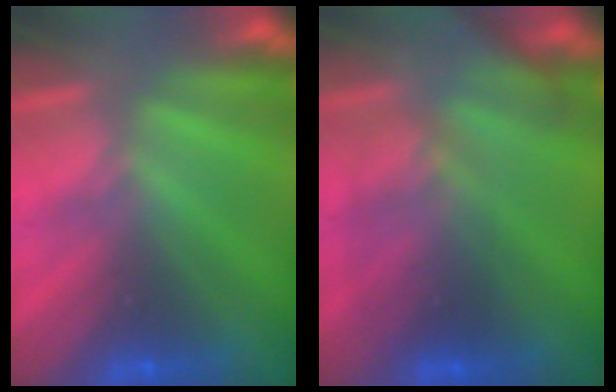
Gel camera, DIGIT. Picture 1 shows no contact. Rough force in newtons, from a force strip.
{"total": 2.8}